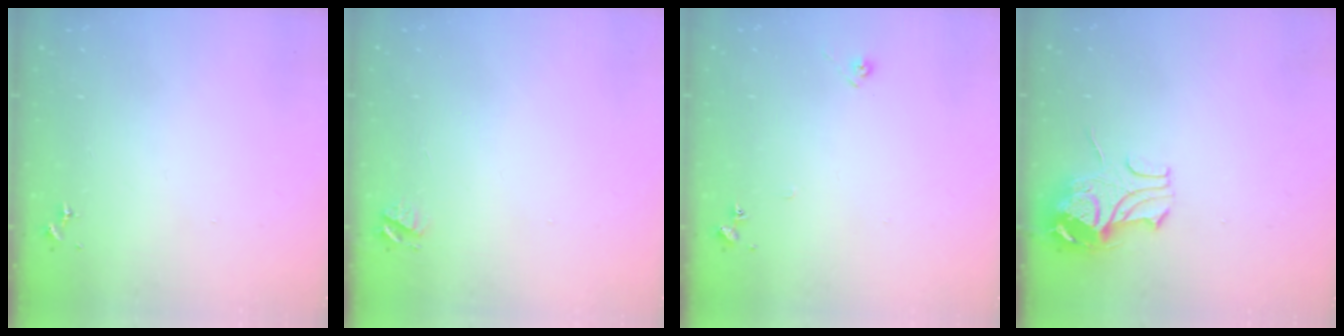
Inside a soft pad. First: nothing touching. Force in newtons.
{"total": 3.9, "press": 3.9, "slide": 0.4}
{"total": 6.2, "press": 6.2, "slide": 0.6}
{"total": 9.6, "press": 9.6, "slide": 1.1}